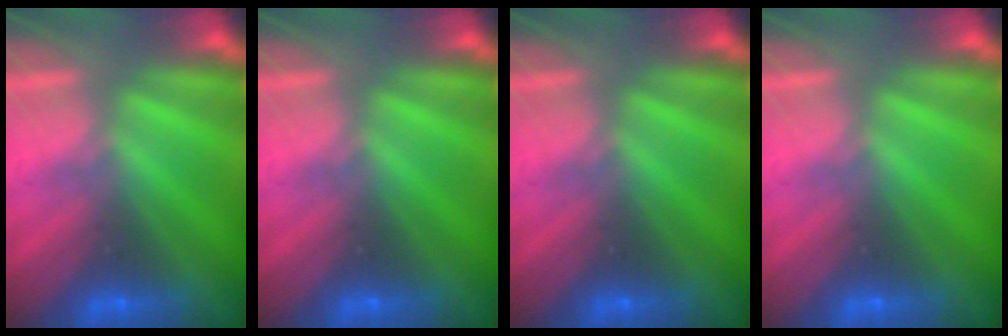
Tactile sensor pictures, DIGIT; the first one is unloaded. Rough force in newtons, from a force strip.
{"total": 0.0}
{"total": 0.0}
{"total": 0.0}